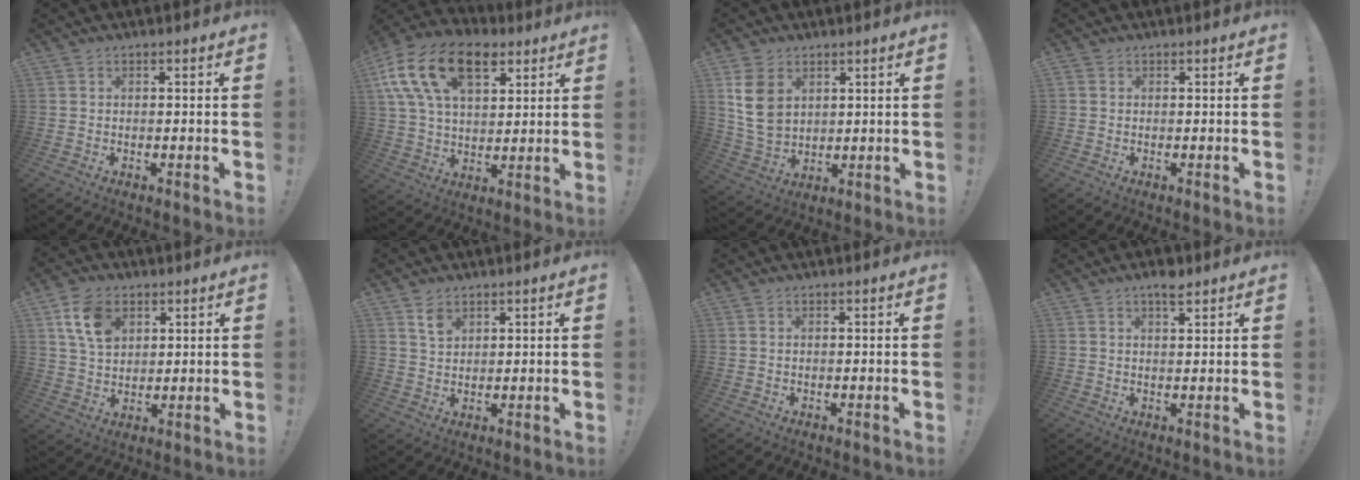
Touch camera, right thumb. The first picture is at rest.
{"total": 20.7, "force": [9.7, 12.6, 13.3], "torque": [-0.234, -0.029, 0.174]}
{"total": 11.0, "force": [4.2, 8.2, 6.0], "torque": [-0.110, -0.010, 0.086]}
{"total": 0.6, "force": [0.2, 0.6, 0.1], "torque": [-0.002, 0.002, 0.005]}
{"total": 11.5, "force": [5.2, 8.1, 6.4], "torque": [-0.107, -0.004, 0.103]}
{"total": 4.7, "force": [3.1, 3.0, 1.9], "torque": [-0.031, -0.012, 0.057]}
{"total": 0.0}
{"total": 3.9, "force": [2.8, 0.8, 2.5], "torque": [-0.032, -0.017, 0.044]}